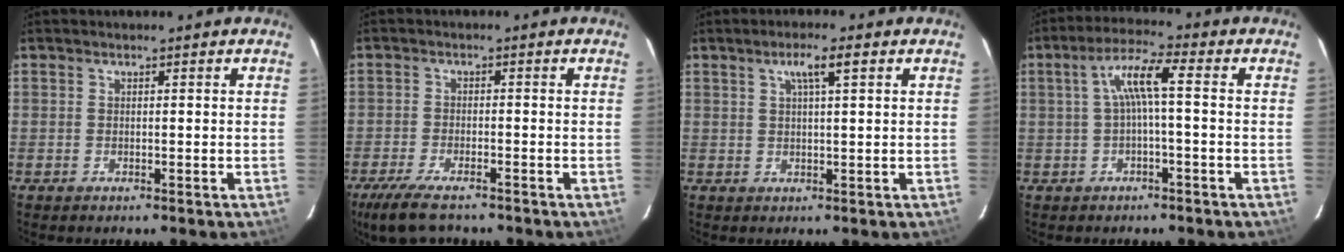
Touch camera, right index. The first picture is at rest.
{"total": 8.3, "force": [-6.5, 2.3, 4.6], "torque": [-0.118, -0.024, -0.120]}
{"total": 3.7, "force": [1.7, 0.4, 3.2], "torque": [-0.059, 0.008, 0.030]}
{"total": 5.9, "force": [-0.2, 0.5, 5.9], "torque": [-0.122, 0.014, 0.001]}